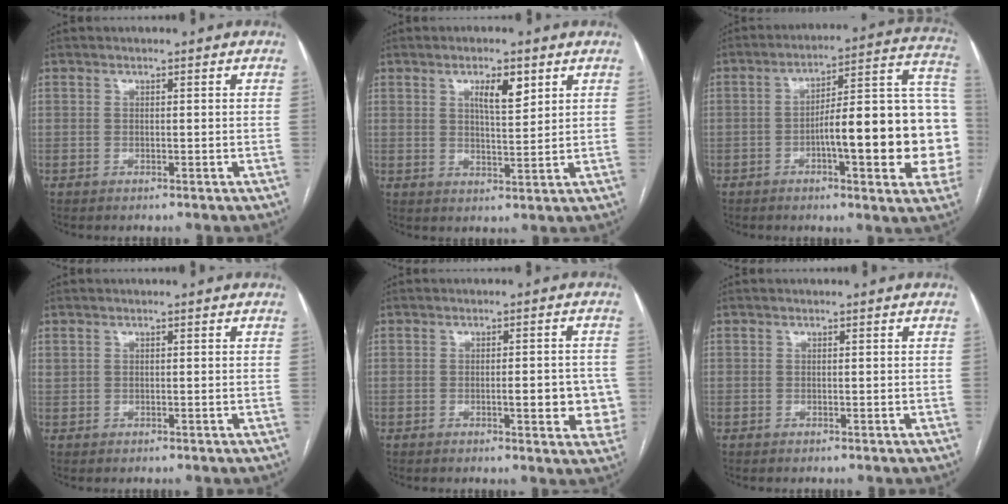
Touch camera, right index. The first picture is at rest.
{"total": 4.9, "force": [2.5, 1.3, 4.1], "torque": [-0.071, 0.001, 0.044]}
{"total": 21.2, "force": [-3.5, 4.0, 20.5], "torque": [-0.211, 0.041, -0.039]}
{"total": 0.7, "force": [0.6, 0.4, 0.2], "torque": [-0.005, 0.010, 0.013]}
{"total": 6.6, "force": [-1.2, 1.9, 6.2], "torque": [-0.068, 0.000, -0.015]}
{"total": 0.0}